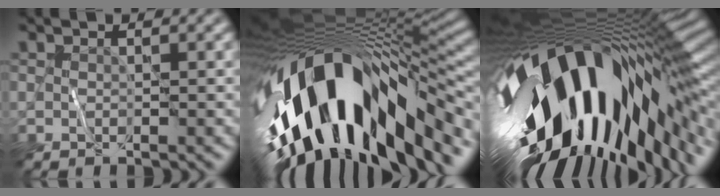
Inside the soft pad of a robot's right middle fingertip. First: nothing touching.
{"total": 17.4, "force": [-4.1, 8.4, 14.7], "torque": [-0.261, -0.029, -0.054]}
{"total": 18.8, "force": [-3.2, 8.9, 16.2], "torque": [-0.294, -0.040, -0.051]}